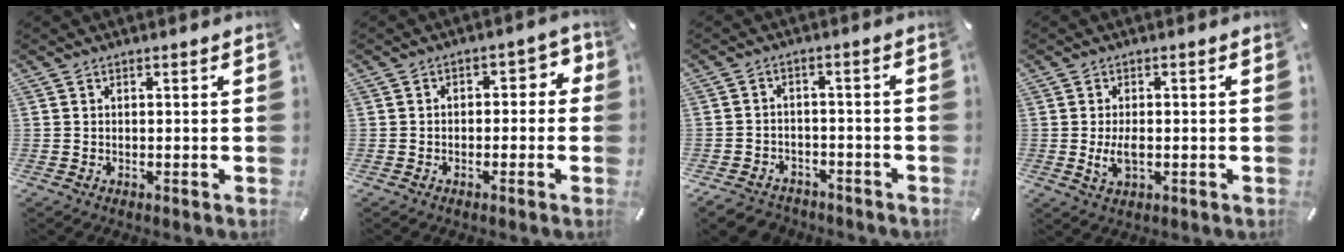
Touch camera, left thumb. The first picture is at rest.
{"total": 3.8, "force": [-1.0, 2.7, 2.4], "torque": [-0.040, 0.015, -0.026]}
{"total": 5.0, "force": [-3.8, 2.9, 1.3], "torque": [-0.029, 0.020, -0.073]}
{"total": 4.5, "force": [-0.6, 2.3, 3.8], "torque": [-0.087, -0.006, -0.013]}